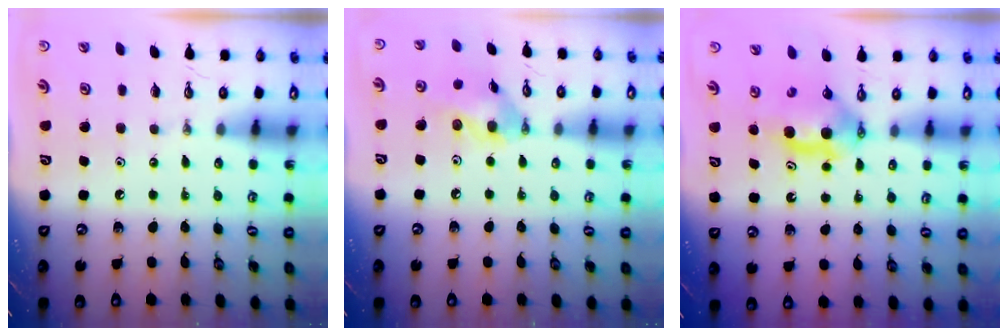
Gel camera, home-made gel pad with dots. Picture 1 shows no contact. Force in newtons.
{"total": 11.6, "press": 11.4, "slide": 1.9}
{"total": 9.0, "press": 4.8, "slide": 7.6}